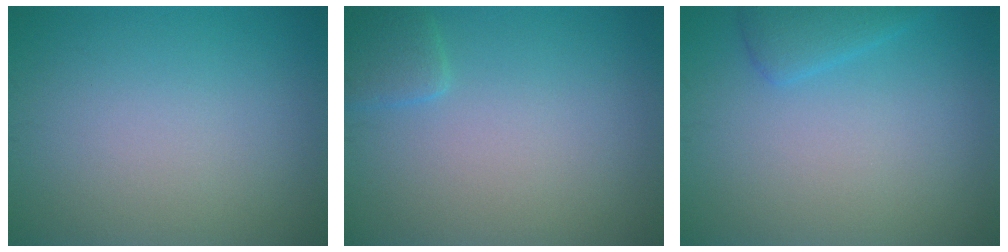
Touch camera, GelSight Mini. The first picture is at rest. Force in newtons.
{"total": 1.6, "press": 1.6, "slide": 0.1}
{"total": 2.0, "press": 2.0, "slide": 0.2}